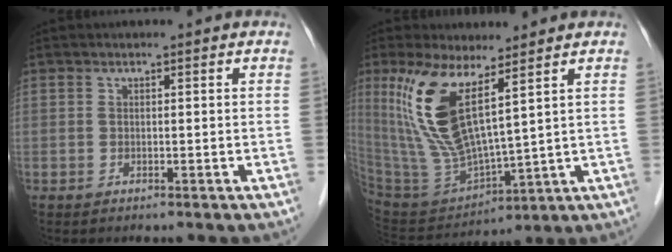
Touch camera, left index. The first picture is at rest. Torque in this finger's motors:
{"motor_torque": [1.57, -0.16, 0.53, 0.15]}